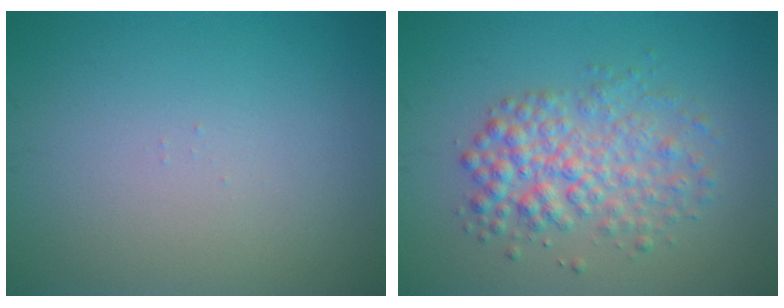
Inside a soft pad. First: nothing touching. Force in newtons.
{"total": 4.4, "press": 4.4, "slide": 0.1}